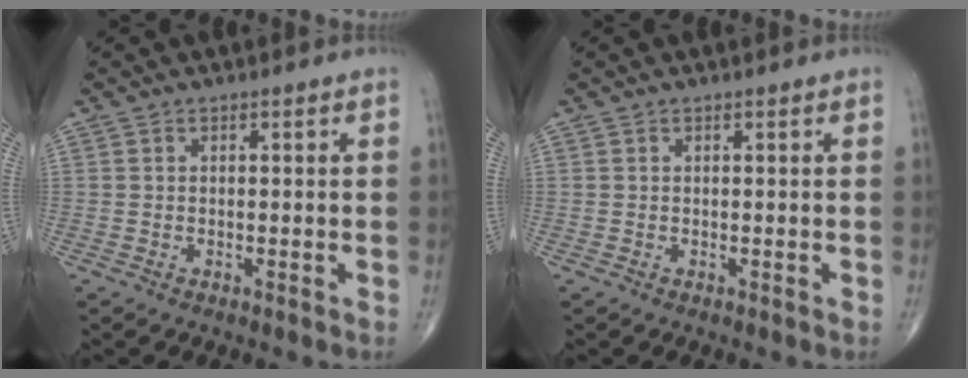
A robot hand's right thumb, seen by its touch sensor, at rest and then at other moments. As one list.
[{"total": 0.0}]